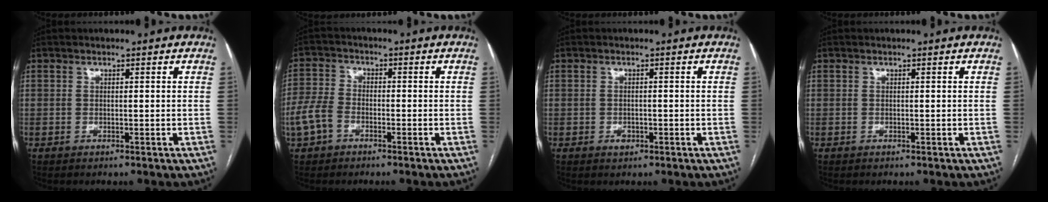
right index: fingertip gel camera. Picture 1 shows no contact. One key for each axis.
{"total": 5.3, "fx": -2.5, "fy": 3.5, "fz": 3.1, "tx": -0.088, "ty": 0.007, "tz": -0.052}
{"total": 1.4, "fx": -0.6, "fy": 1.0, "fz": 0.9, "tx": -0.016, "ty": 0.002, "tz": -0.005}
{"total": 0.0}